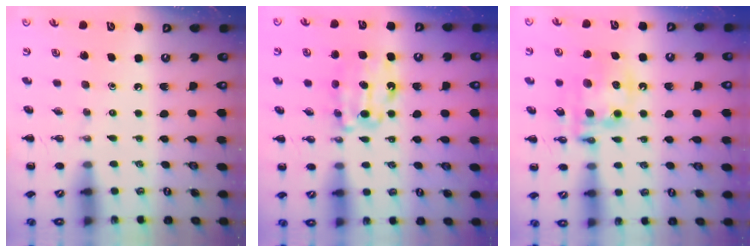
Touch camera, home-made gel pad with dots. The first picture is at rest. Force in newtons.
{"total": 9.7, "press": 9.7, "slide": 0.7}
{"total": 13.7, "press": 13.3, "slide": 3.3}